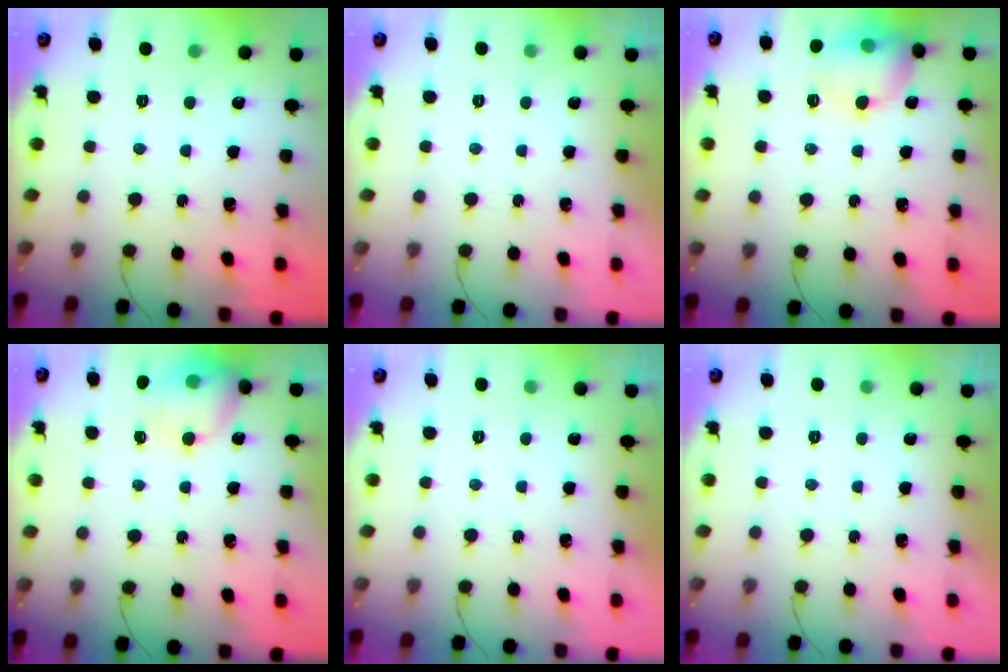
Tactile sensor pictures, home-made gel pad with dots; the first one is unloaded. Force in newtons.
{"total": 0.0}
{"total": 12.8, "press": 12.6, "slide": 2.1}
{"total": 13.7, "press": 13.5, "slide": 2.2}
{"total": 0.0}
{"total": 0.0}